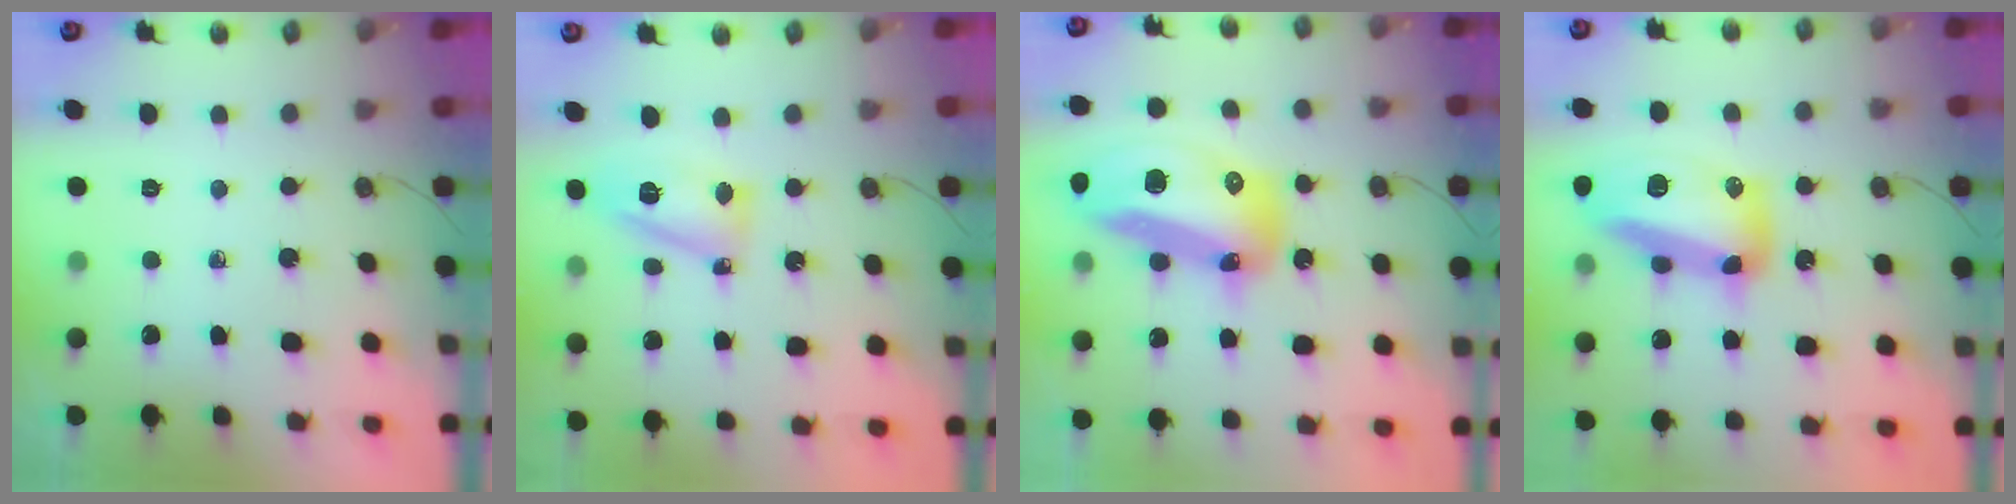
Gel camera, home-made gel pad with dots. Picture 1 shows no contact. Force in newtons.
{"total": 12.4, "press": 12.3, "slide": 1.2}
{"total": 25.3, "press": 23.8, "slide": 8.4}
{"total": 18.1, "press": 18.0, "slide": 1.5}